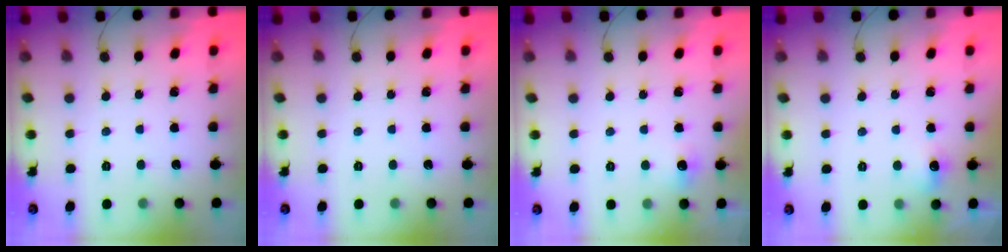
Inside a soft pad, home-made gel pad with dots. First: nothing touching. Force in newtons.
{"total": 0.0}
{"total": 4.8, "press": 4.5, "slide": 1.5}
{"total": 4.7, "press": 4.4, "slide": 1.5}